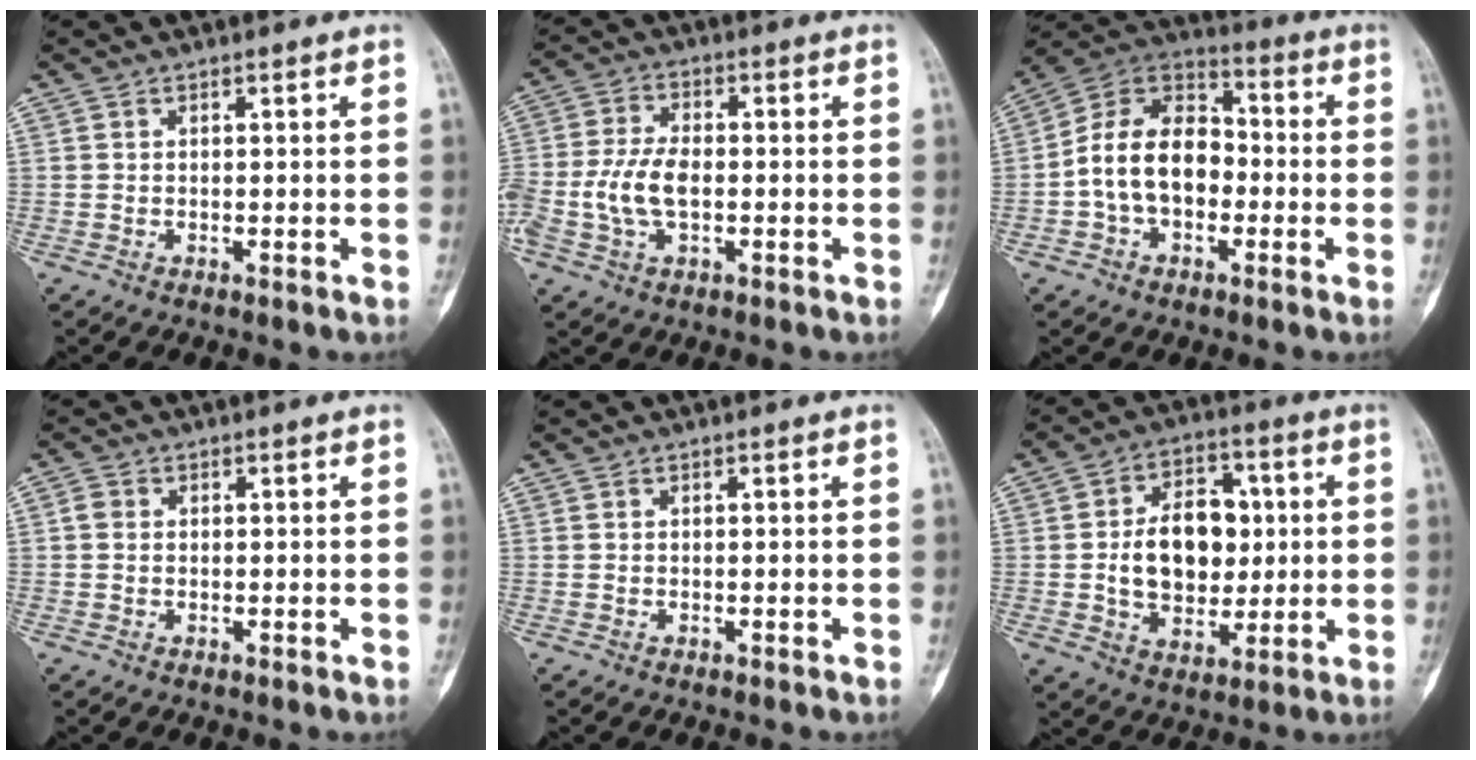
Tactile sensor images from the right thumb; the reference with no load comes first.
{"total": 8.4, "force": [-1.4, 4.8, 6.8], "torque": [-0.147, 0.015, -0.030]}
{"total": 14.3, "force": [-2.1, 9.9, 10.1], "torque": [-0.157, 0.043, -0.047]}
{"total": 1.8, "force": [0.2, 1.6, 0.9], "torque": [-0.011, 0.003, 0.002]}
{"total": 0.0}
{"total": 14.6, "force": [0.7, 10.3, 10.4], "torque": [-0.124, 0.012, 0.018]}